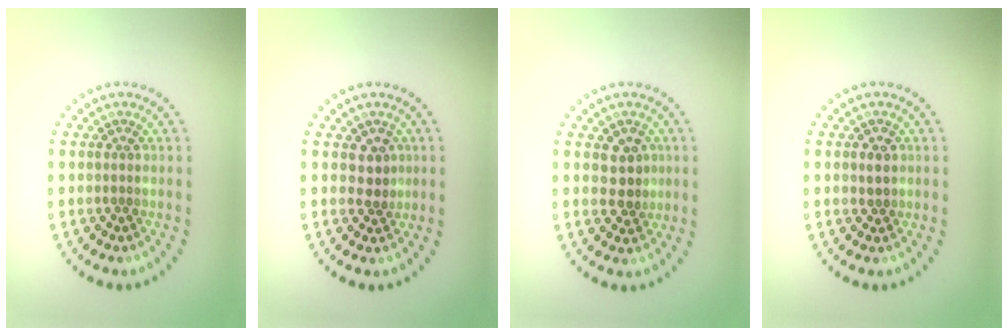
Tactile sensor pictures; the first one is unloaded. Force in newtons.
{"total": 1.8, "press": 1.6, "slide": 0.9}
{"total": 2.6, "press": 2.5, "slide": 0.7}
{"total": 0.8, "press": 0.7, "slide": 0.4}